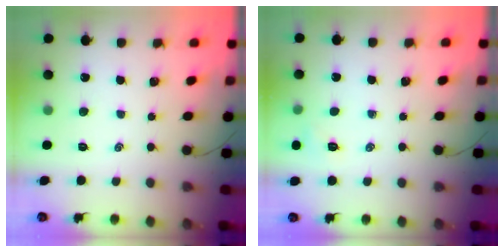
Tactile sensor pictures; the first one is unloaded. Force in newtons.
{"total": 5.5, "press": 5.4, "slide": 1.2}